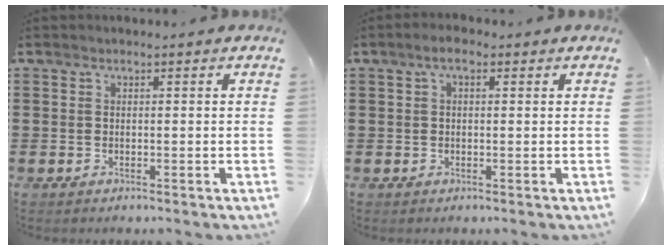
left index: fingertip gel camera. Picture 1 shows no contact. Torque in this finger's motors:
{"motor_torque": [0.42, -0.43, 0.25, 0.07]}